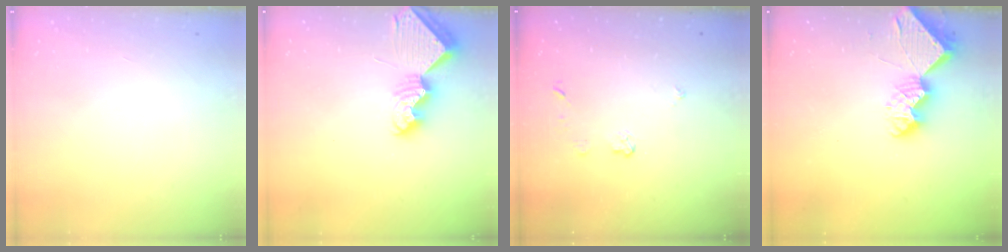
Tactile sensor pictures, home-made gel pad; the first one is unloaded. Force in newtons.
{"total": 8.3, "press": 8.3, "slide": 0.7}
{"total": 4.9, "press": 4.9, "slide": 0.0}
{"total": 8.8, "press": 8.7, "slide": 0.9}